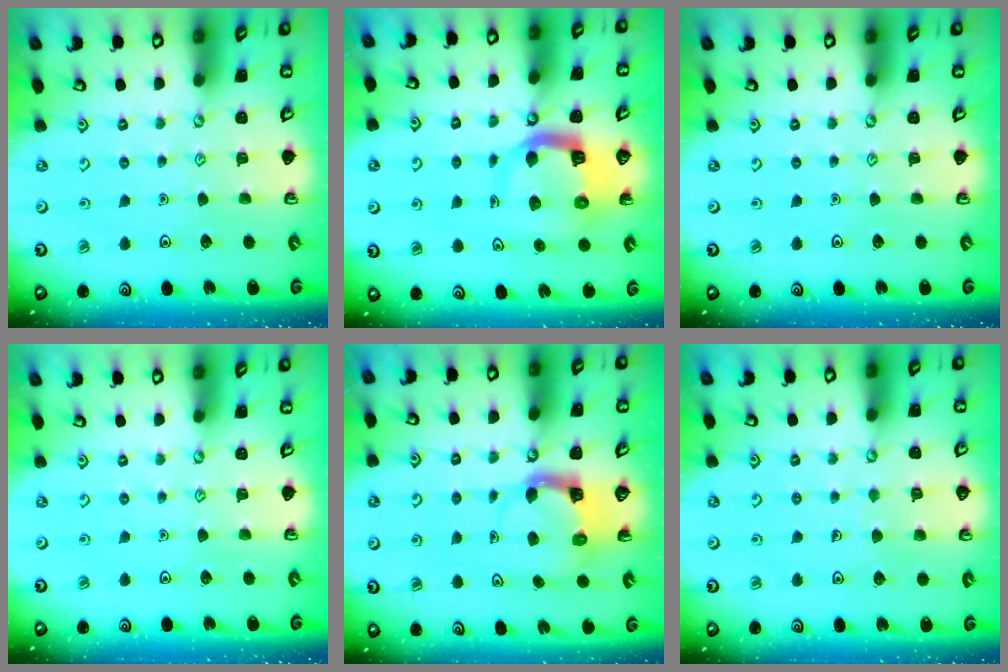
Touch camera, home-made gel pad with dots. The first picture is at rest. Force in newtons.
{"total": 9.4, "press": 9.3, "slide": 1.3}
{"total": 0.0}
{"total": 0.0}
{"total": 4.0, "press": 4.0, "slide": 0.4}
{"total": 3.3, "press": 3.3, "slide": 0.2}